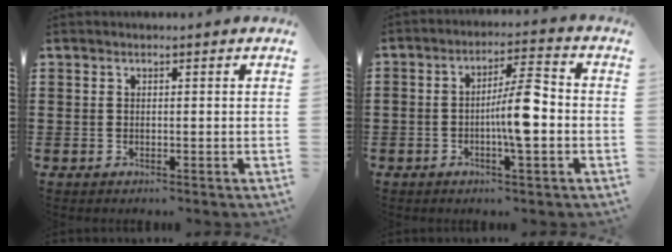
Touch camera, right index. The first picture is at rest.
{"total": 7.5, "force": [-1.5, 1.4, 7.2], "torque": [-0.132, 0.005, -0.032]}